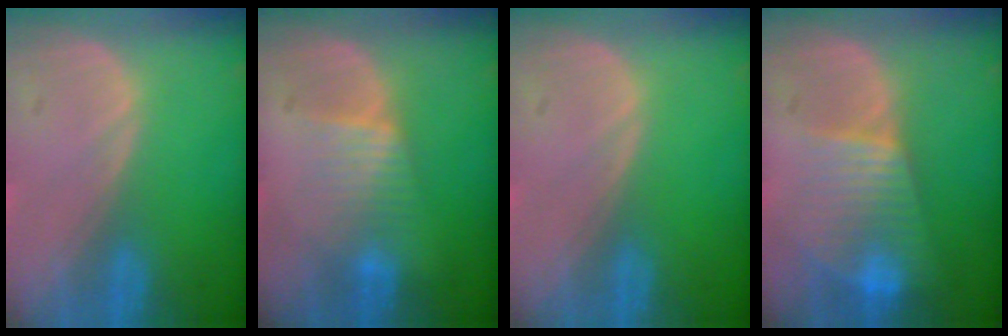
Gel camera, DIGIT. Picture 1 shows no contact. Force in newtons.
{"total": 4.0, "press": 4.0, "slide": 0.4}
{"total": 0.0}
{"total": 8.1, "press": 7.0, "slide": 4.2}